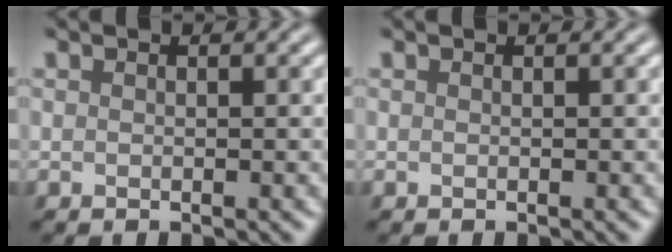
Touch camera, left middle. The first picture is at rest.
{"total": 0.0}